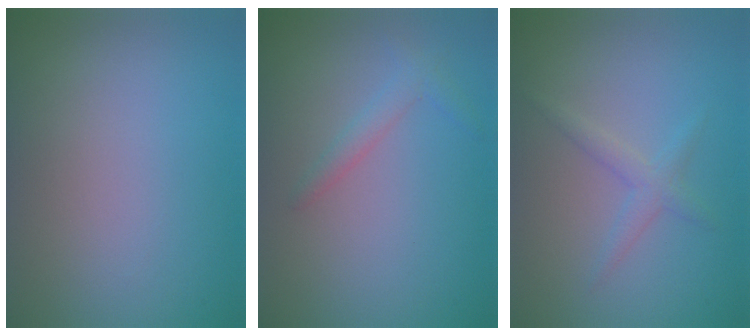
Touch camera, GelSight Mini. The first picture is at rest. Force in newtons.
{"total": 1.5, "press": 1.4, "slide": 0.1}
{"total": 1.7, "press": 1.7, "slide": 0.1}